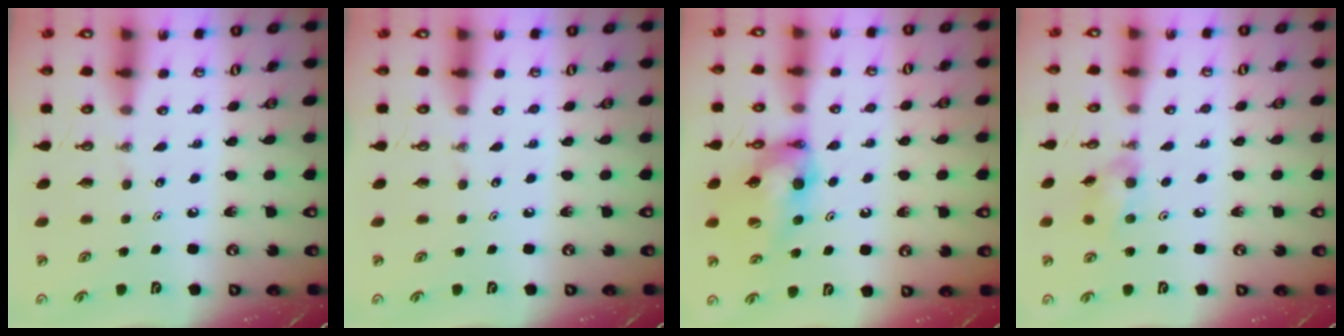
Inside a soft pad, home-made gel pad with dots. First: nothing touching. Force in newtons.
{"total": 0.0}
{"total": 13.9, "press": 13.5, "slide": 3.6}
{"total": 7.9, "press": 7.6, "slide": 2.2}